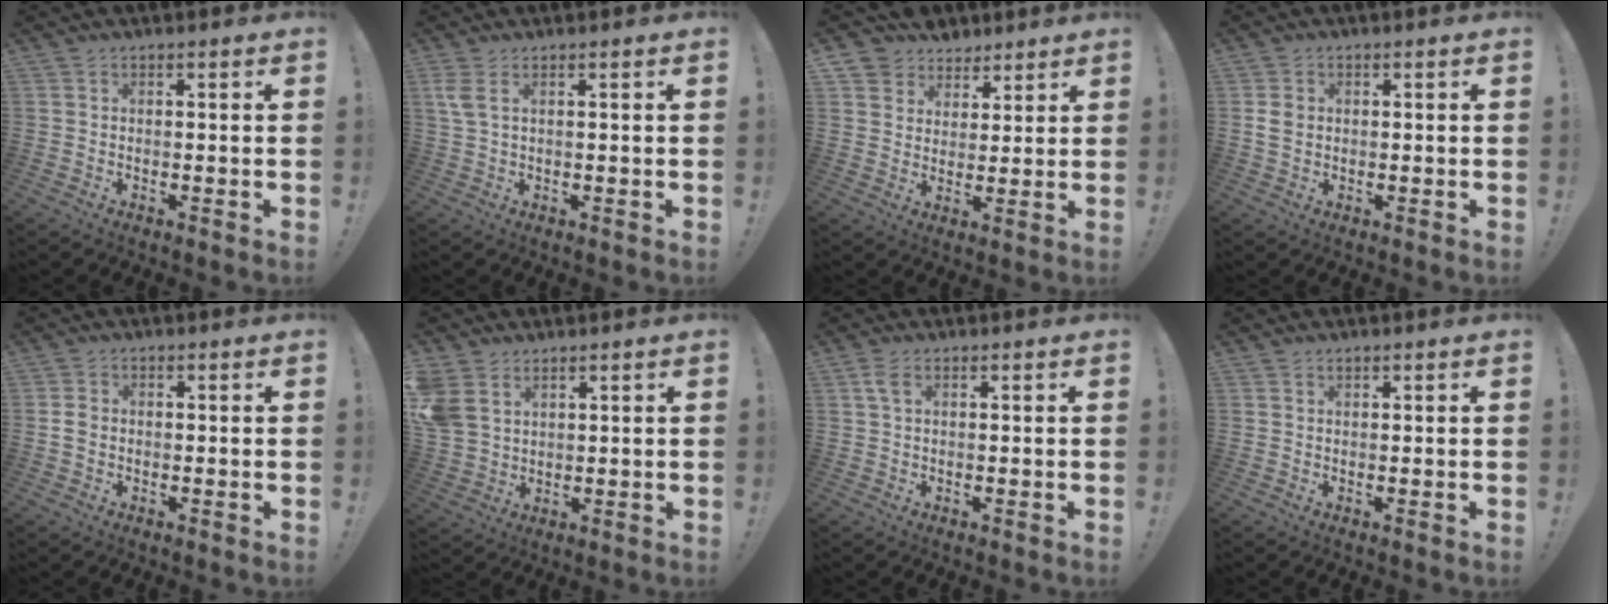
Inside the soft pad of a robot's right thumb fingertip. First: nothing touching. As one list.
[{"total": 3.4, "force": [1.5, 1.0, 2.9], "torque": [-0.063, 0.002, 0.029]}, {"total": 6.8, "force": [4.4, 5.2, 0.1], "torque": [-0.007, -0.037, 0.089]}, {"total": 3.2, "force": [0.3, 2.5, 1.9], "torque": [-0.027, 0.004, 0.006]}, {"total": 2.1, "force": [-0.4, 1.7, 1.3], "torque": [-0.022, 0.007, -0.007]}, {"total": 7.5, "force": [3.5, 5.4, 3.9], "torque": [-0.090, -0.007, 0.075]}, {"total": 3.0, "force": [1.1, 1.3, 2.5], "torque": [-0.046, 0.003, 0.018]}, {"total": 0.5, "force": [0.4, 0.2, 0.1], "torque": [0.000, -0.001, 0.009]}]